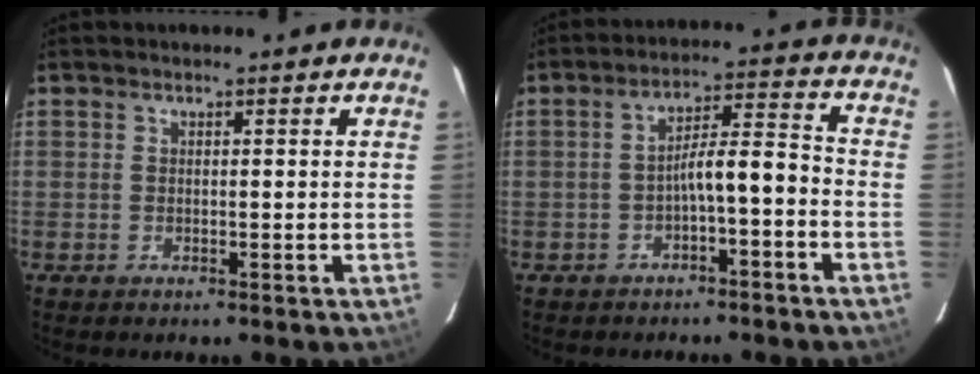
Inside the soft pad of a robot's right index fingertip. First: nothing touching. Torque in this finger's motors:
{"motor_torque": [0.80, -0.45, 0.49, 0.09]}